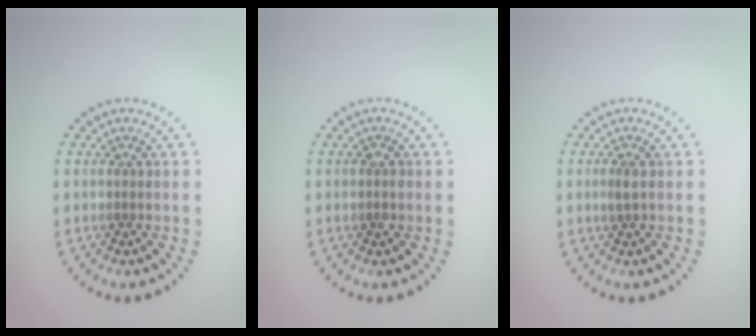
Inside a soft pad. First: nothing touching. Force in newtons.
{"total": 1.1, "press": 1.0, "slide": 0.3}
{"total": 1.0, "press": 1.0, "slide": 0.3}